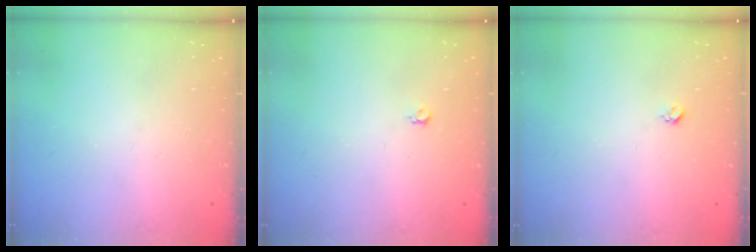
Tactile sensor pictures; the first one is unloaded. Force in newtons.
{"total": 3.6, "press": 3.5, "slide": 0.8}
{"total": 3.0, "press": 2.9, "slide": 0.4}